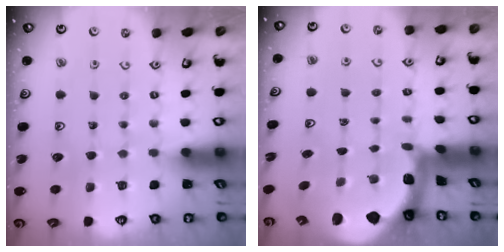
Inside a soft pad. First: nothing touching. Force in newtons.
{"total": 1.7, "press": 1.7, "slide": 0.4}